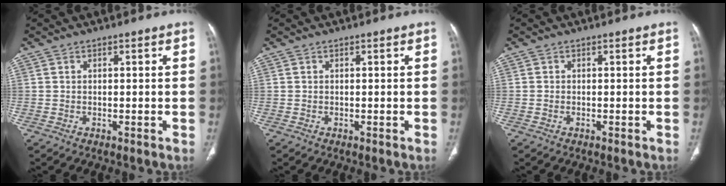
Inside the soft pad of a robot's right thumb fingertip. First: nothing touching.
{"total": 0.0}
{"total": 0.0}